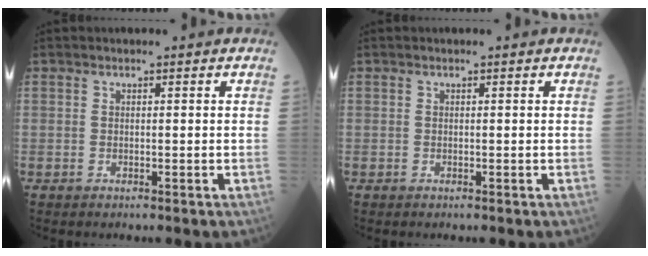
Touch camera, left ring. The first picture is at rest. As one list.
[{"total": 0.0}]